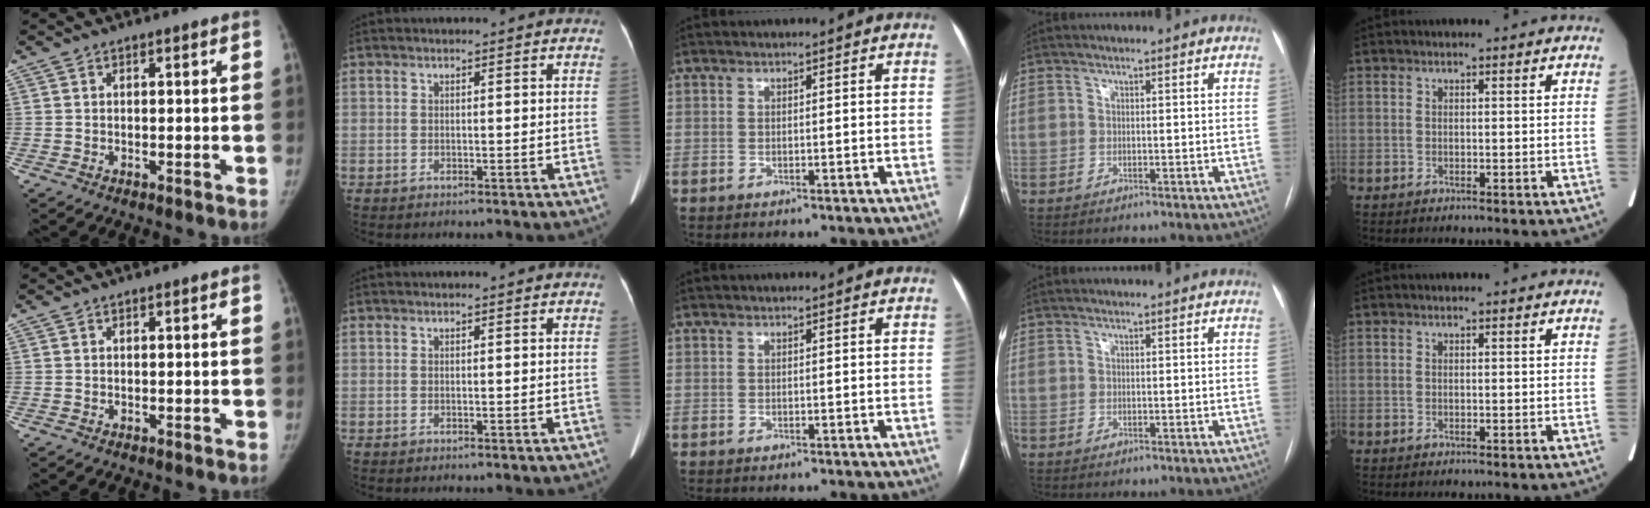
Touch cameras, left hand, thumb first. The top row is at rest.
{}